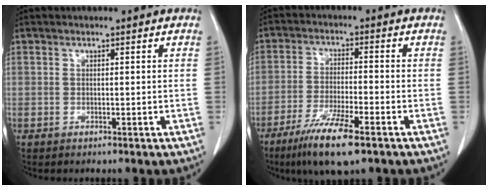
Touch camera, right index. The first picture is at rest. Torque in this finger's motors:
{"motor_torque": [1.05, -0.98, 0.61, 0.16]}